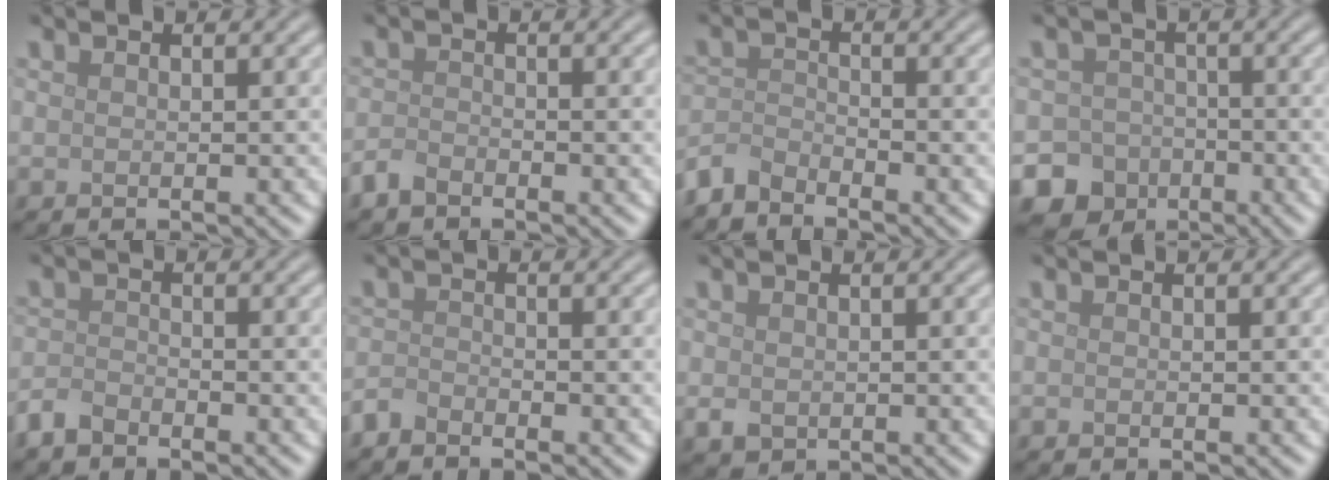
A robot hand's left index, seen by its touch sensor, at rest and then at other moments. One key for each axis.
{"total": 1.7, "fx": -1.4, "fy": 0.8, "fz": 0.5, "tx": -0.009, "ty": 0.002, "tz": -0.033}
{"total": 2.7, "fx": -2.5, "fy": 0.7, "fz": 0.5, "tx": -0.010, "ty": -0.001, "tz": -0.063}
{"total": 10.0, "fx": -5.7, "fy": 8.1, "fz": 1.4, "tx": -0.011, "ty": -0.043, "tz": -0.114}
{"total": 1.9, "fx": -1.6, "fy": 0.8, "fz": 0.5, "tx": -0.011, "ty": 0.001, "tz": -0.041}
{"total": 1.6, "fx": -1.6, "fy": 0.5, "fz": 0.3, "tx": -0.007, "ty": -0.001, "tz": -0.039}
{"total": 1.3, "fx": -0.2, "fy": 1.1, "fz": 0.7, "tx": -0.011, "ty": -0.004, "tz": -0.004}
{"total": 0.0}